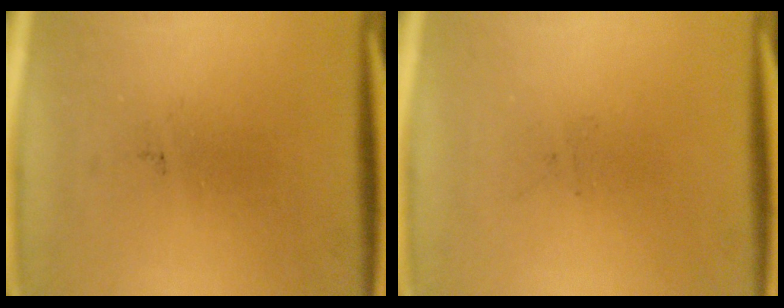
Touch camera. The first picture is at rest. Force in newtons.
{"total": 0.0}